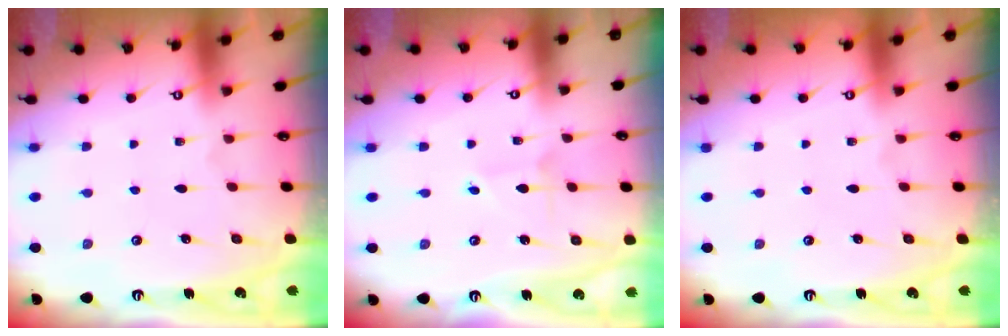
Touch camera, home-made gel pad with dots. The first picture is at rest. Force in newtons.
{"total": 1.4, "press": 1.4, "slide": 0.1}
{"total": 0.0}